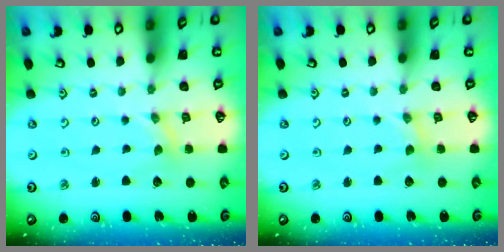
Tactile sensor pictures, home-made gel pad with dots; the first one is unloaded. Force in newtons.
{"total": 0.0}